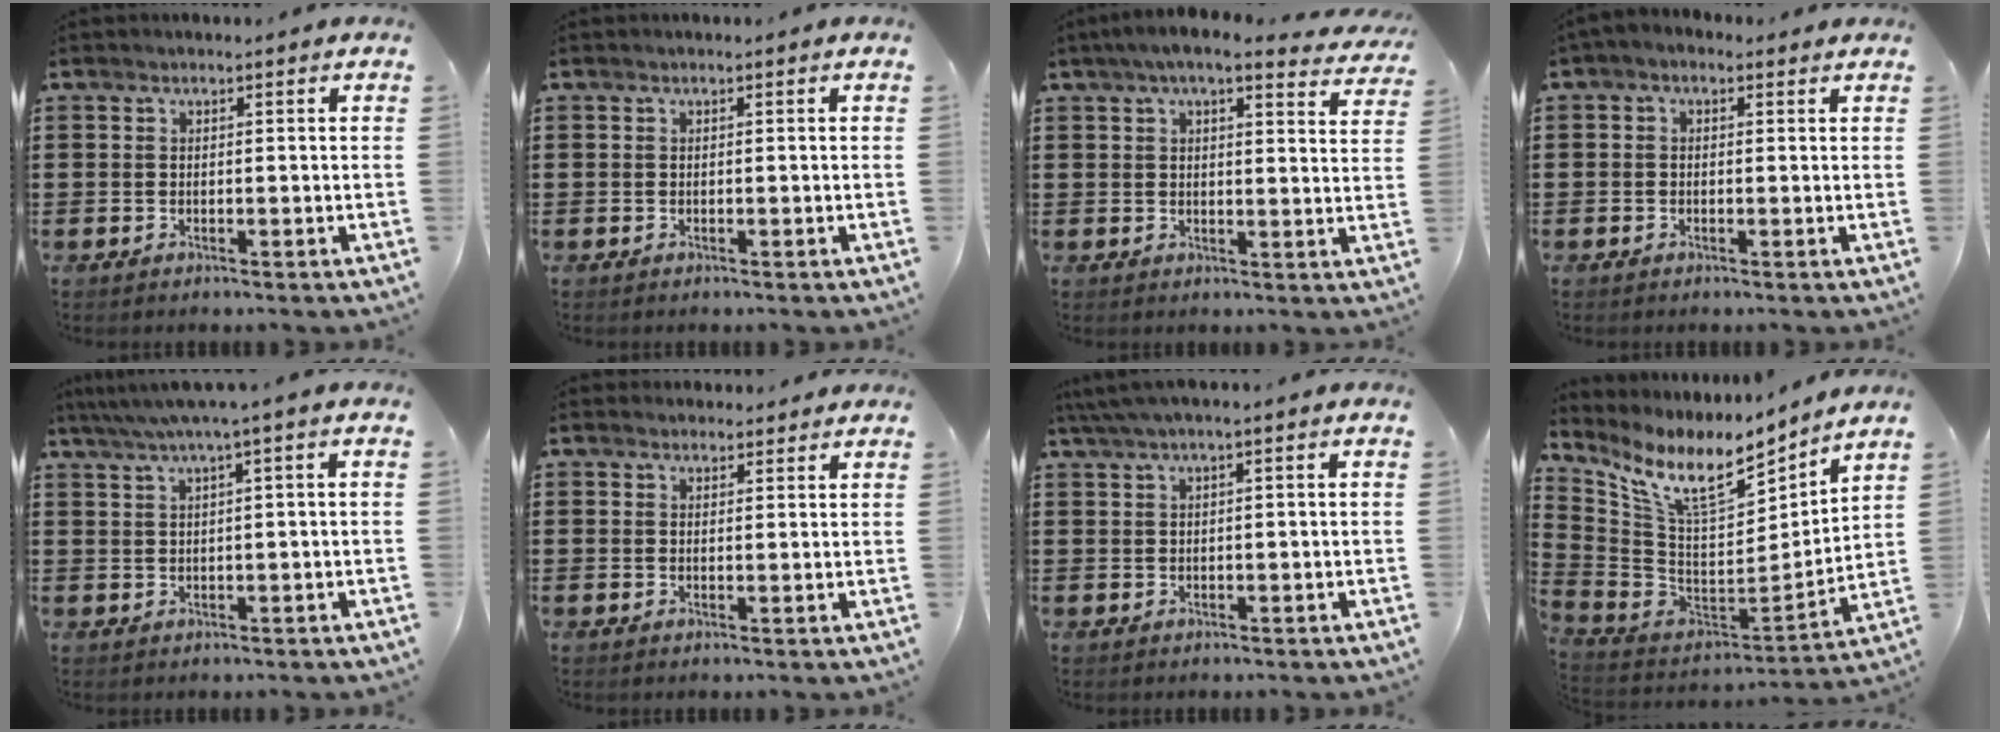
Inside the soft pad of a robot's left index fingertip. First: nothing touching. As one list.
[{"total": 0.0}, {"total": 5.7, "force": [4.7, 1.1, 3.0], "torque": [-0.072, -0.006, 0.085]}, {"total": 1.3, "force": [-0.3, 1.2, 0.6], "torque": [-0.021, 0.003, -0.009]}, {"total": 2.9, "force": [0.8, -0.4, 2.7], "torque": [-0.050, -0.005, 0.011]}, {"total": 1.9, "force": [1.8, 0.6, 0.1], "torque": [0.002, -0.001, 0.034]}, {"total": 1.8, "force": [0.4, 0.0, 1.8], "torque": [-0.037, -0.005, 0.005]}, {"total": 11.2, "force": [7.8, 3.0, 7.5], "torque": [-0.168, -0.054, 0.134]}]